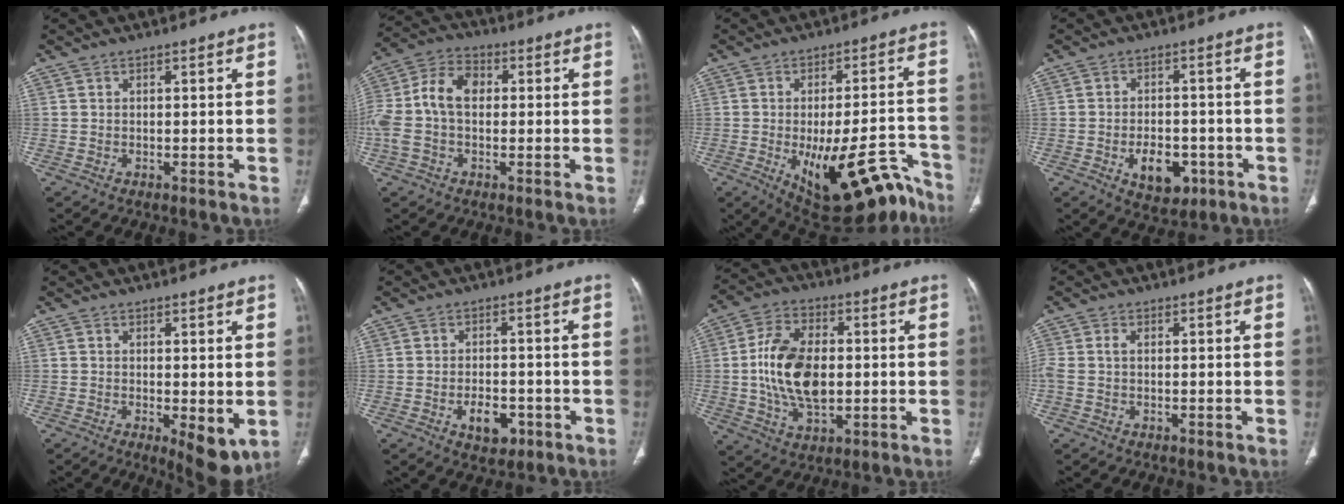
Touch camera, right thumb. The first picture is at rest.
{"total": 11.5, "force": [0.2, 7.6, 8.7], "torque": [-0.189, 0.037, -0.003]}
{"total": 20.5, "force": [-12.4, 7.9, 14.4], "torque": [-0.123, 0.077, -0.165]}
{"total": 8.1, "force": [-3.0, 5.2, 5.4], "torque": [-0.054, 0.015, -0.034]}
{"total": 7.3, "force": [-1.4, 2.7, 6.7], "torque": [-0.089, -0.021, -0.016]}
{"total": 5.7, "force": [-2.4, 3.5, 3.9], "torque": [-0.042, 0.012, -0.030]}
{"total": 14.7, "force": [-0.1, 8.8, 11.8], "torque": [-0.210, 0.008, 0.000]}
{"total": 2.6, "force": [0.0, 1.5, 2.1], "torque": [-0.061, 0.008, -0.001]}